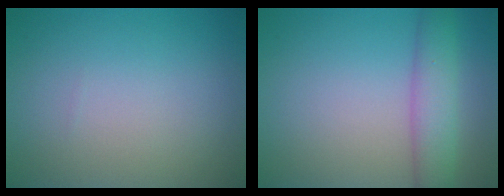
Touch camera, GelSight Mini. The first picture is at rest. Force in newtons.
{"total": 4.0, "press": 4.0, "slide": 0.1}